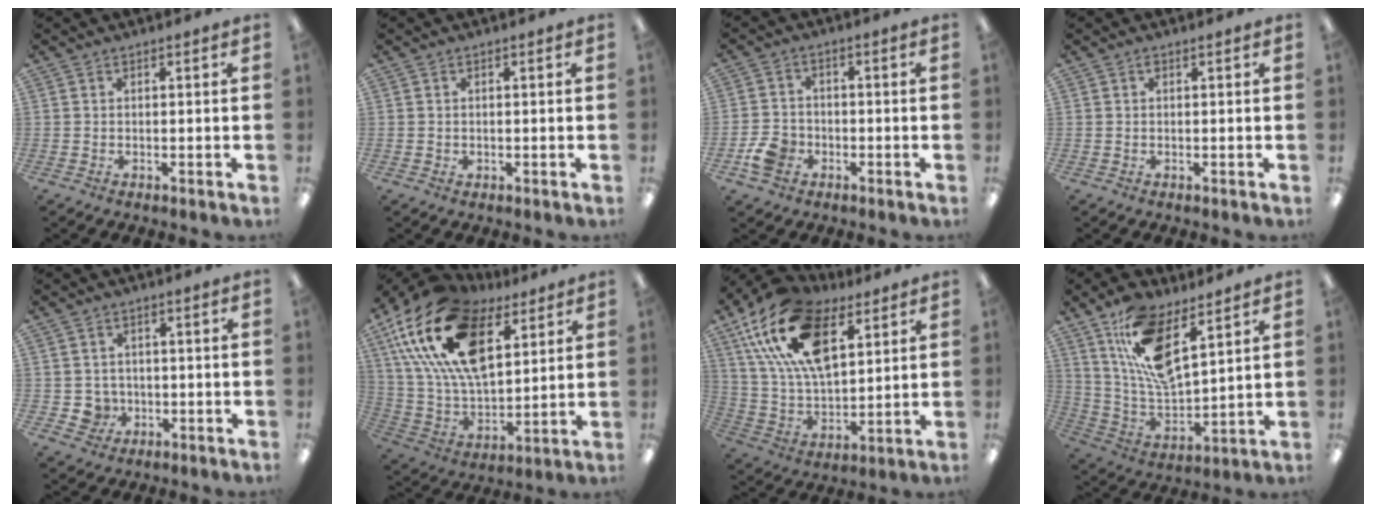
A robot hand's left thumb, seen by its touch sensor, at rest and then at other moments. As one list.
[{"total": 0.7, "force": [0.0, 0.7, 0.1], "torque": [-0.001, 0.005, -0.001]}, {"total": 6.6, "force": [-2.9, 5.1, 2.9], "torque": [-0.062, 0.016, -0.050]}, {"total": 0.5, "force": [0.2, 0.3, 0.3], "torque": [-0.008, 0.003, 0.003]}, {"total": 4.2, "force": [-0.7, 4.0, 0.9], "torque": [-0.013, 0.006, -0.011]}, {"total": 24.4, "force": [12.1, 13.1, 16.6], "torque": [-0.349, -0.048, 0.213]}, {"total": 22.4, "force": [11.0, 12.2, 15.3], "torque": [-0.316, -0.033, 0.195]}, {"total": 15.1, "force": [8.9, 6.3, 10.4], "torque": [-0.216, -0.041, 0.159]}]